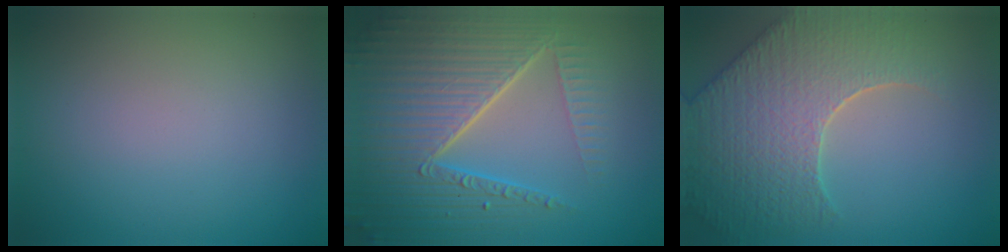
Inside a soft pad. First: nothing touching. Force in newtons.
{"total": 9.3, "press": 6.1, "slide": 6.9}
{"total": 9.0, "press": 6.4, "slide": 6.4}